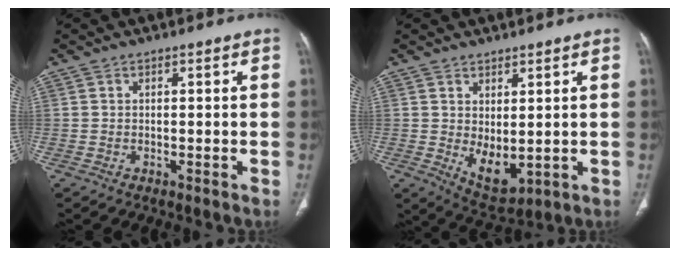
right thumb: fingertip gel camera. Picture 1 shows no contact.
{"total": 6.7, "force": [0.2, 3.5, 5.7], "torque": [-0.078, -0.016, 0.027]}